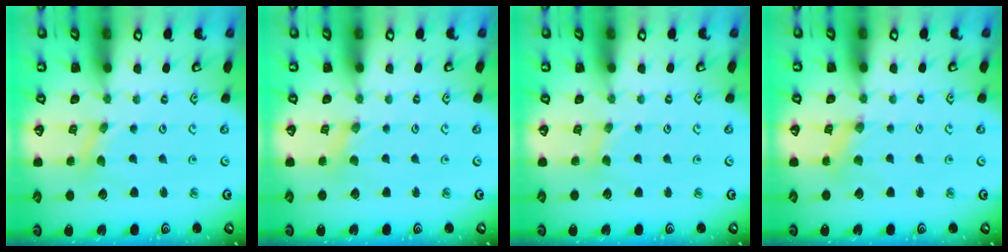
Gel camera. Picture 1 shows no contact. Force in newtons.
{"total": 0.0}
{"total": 0.6, "press": 0.5, "slide": 0.1}
{"total": 1.6, "press": 1.6, "slide": 0.3}